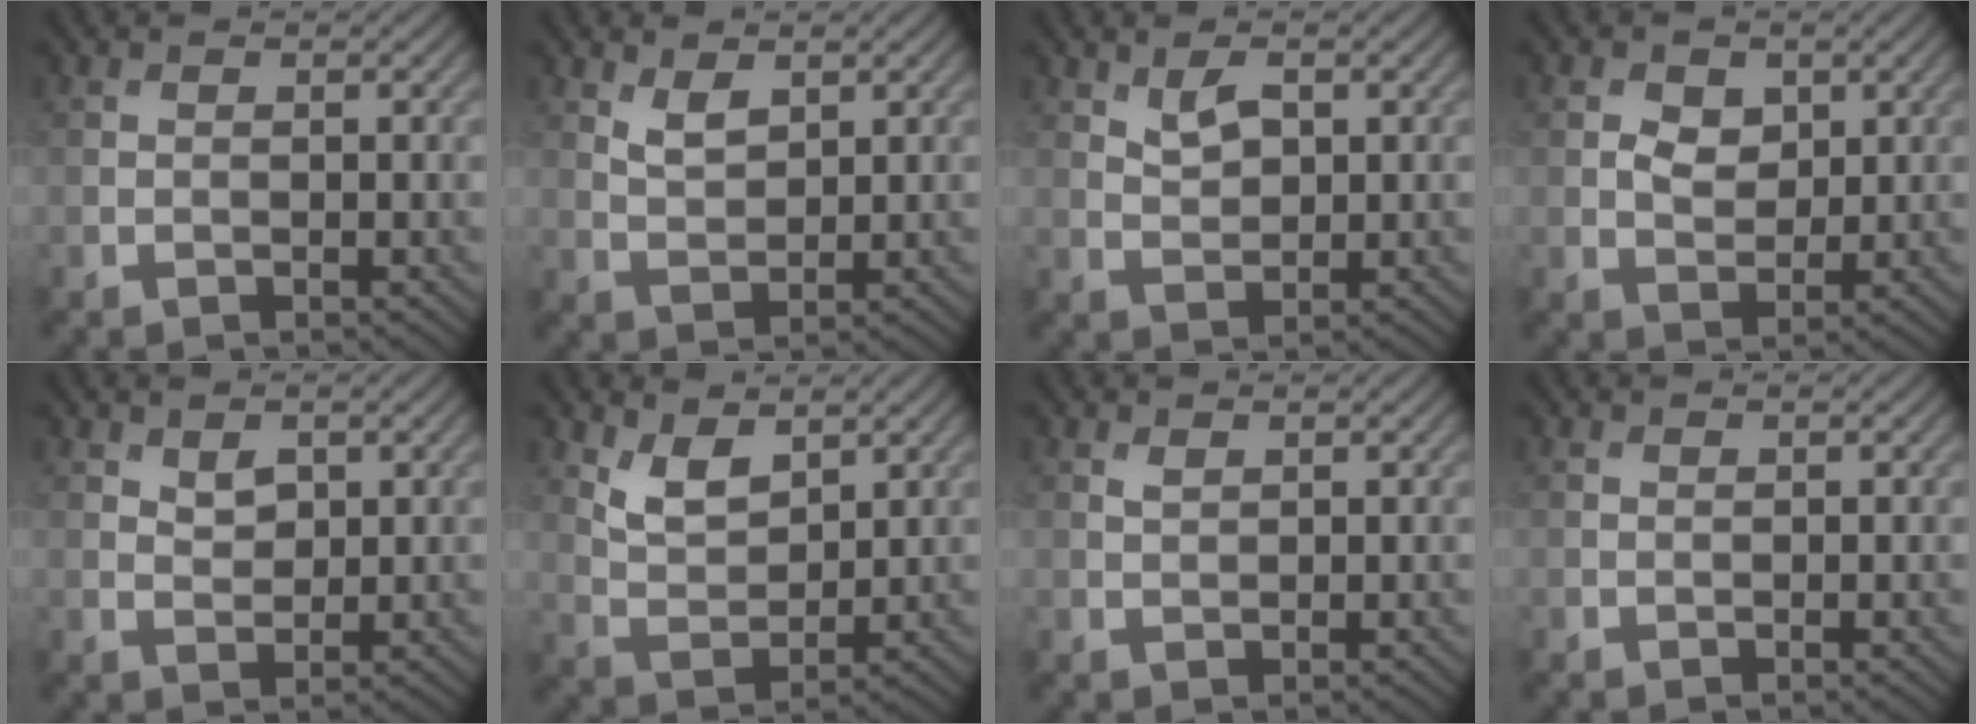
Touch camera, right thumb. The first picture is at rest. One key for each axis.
{"total": 2.8, "fx": 1.7, "fy": 1.4, "fz": 1.8, "tx": -0.041, "ty": -0.005, "tz": 0.039}
{"total": 2.9, "fx": 1.4, "fy": 1.5, "fz": 2.0, "tx": -0.041, "ty": -0.003, "tz": 0.030}
{"total": 3.3, "fx": 1.0, "fy": 2.4, "fz": 2.0, "tx": -0.042, "ty": -0.003, "tz": 0.014}
{"total": 2.3, "fx": 1.2, "fy": 1.4, "fz": 1.3, "tx": -0.025, "ty": -0.004, "tz": 0.026}
{"total": 4.6, "fx": 2.8, "fy": 2.3, "fz": 2.9, "tx": -0.066, "ty": -0.011, "tz": 0.058}
{"total": 0.9, "fx": 0.6, "fy": 0.4, "fz": 0.5, "tx": -0.015, "ty": -0.002, "tz": 0.014}
{"total": 0.0}